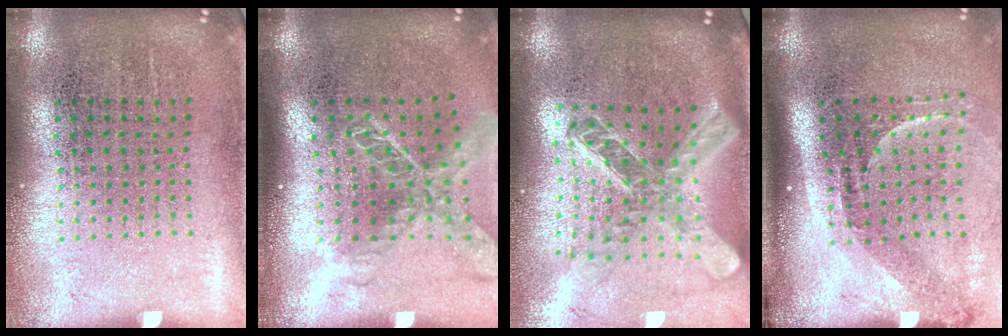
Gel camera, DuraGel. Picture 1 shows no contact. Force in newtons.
{"total": 2.0, "press": 1.5, "slide": 1.2}
{"total": 2.5, "press": 1.9, "slide": 1.6}
{"total": 2.2, "press": 1.4, "slide": 1.7}